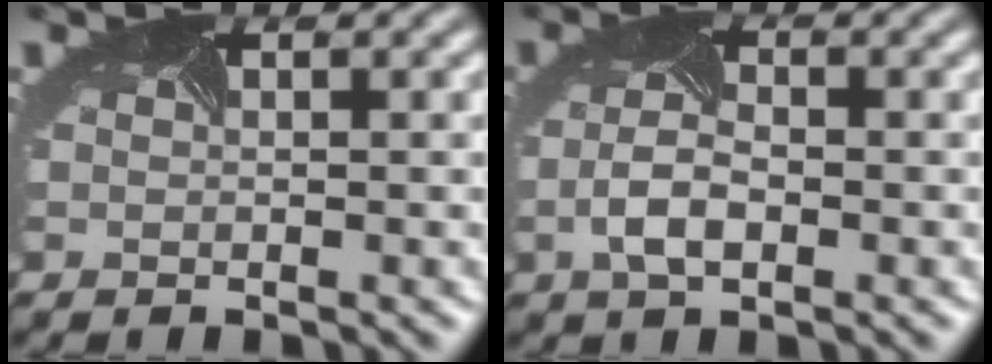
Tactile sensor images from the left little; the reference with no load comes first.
{"total": 3.1, "force": [-0.9, 1.4, 2.5], "torque": [-0.063, -0.005, -0.018]}